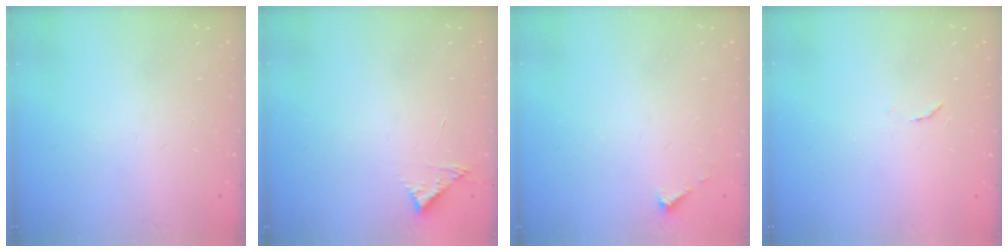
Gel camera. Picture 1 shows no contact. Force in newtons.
{"total": 3.7, "press": 3.7, "slide": 0.1}
{"total": 2.1, "press": 2.1, "slide": 0.2}
{"total": 5.9, "press": 5.9, "slide": 0.4}